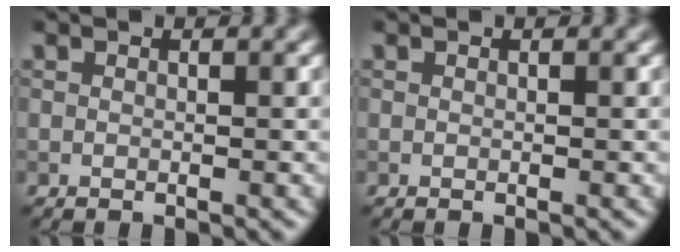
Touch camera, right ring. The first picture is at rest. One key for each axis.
{"total": 0.0}